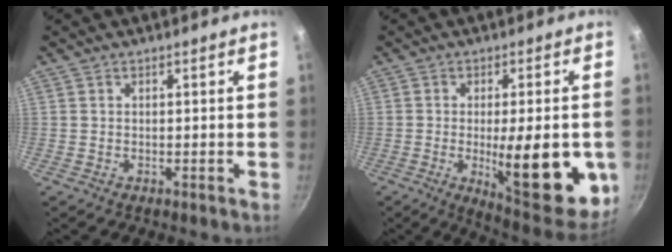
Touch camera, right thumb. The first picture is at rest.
{"total": 19.8, "force": [-3.8, 6.2, 18.4], "torque": [-0.213, -0.009, -0.041]}